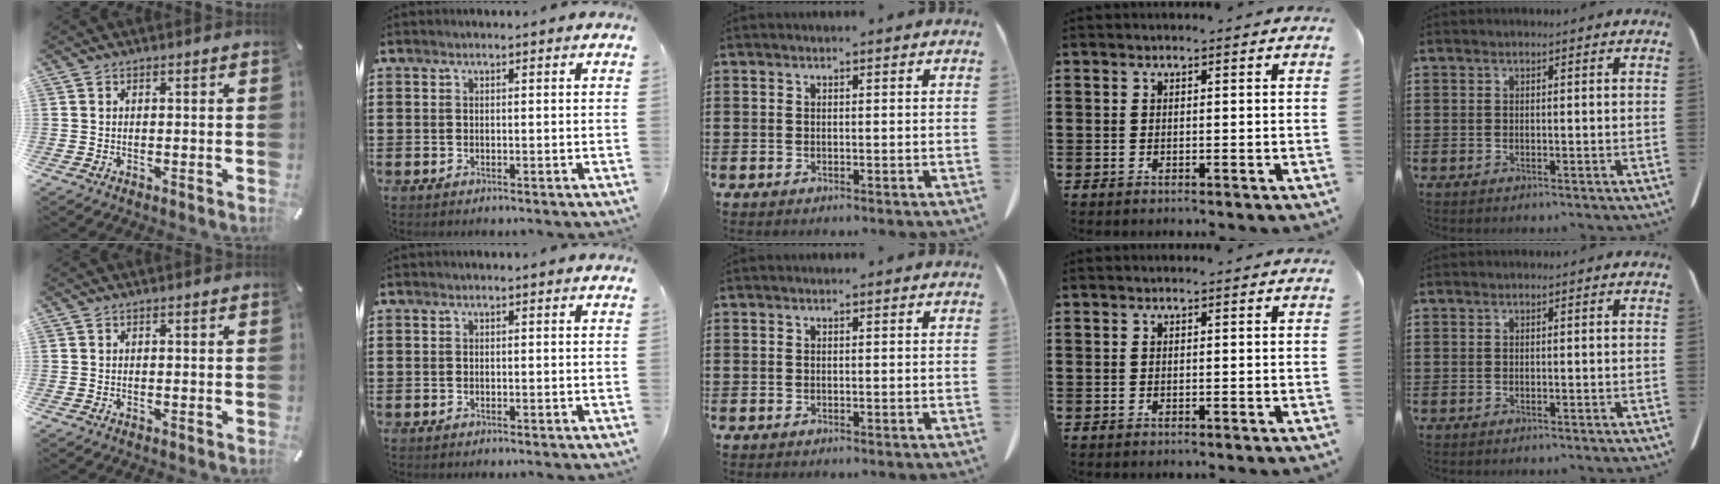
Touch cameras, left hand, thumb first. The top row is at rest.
{}